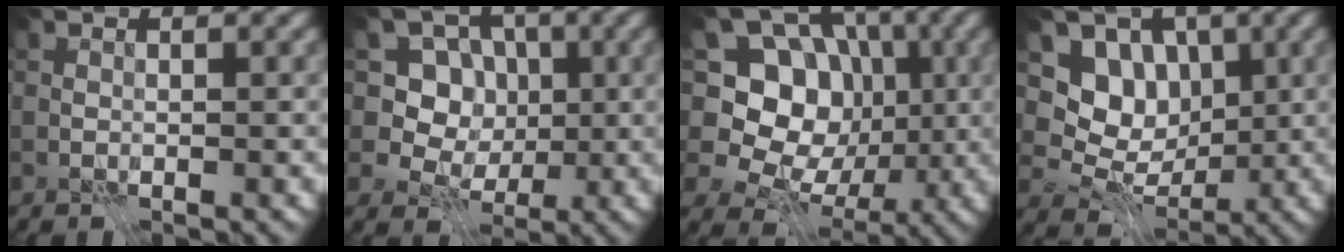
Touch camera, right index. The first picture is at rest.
{"total": 6.6, "force": [1.1, 5.8, 2.9], "torque": [-0.036, 0.005, 0.001]}
{"total": 11.8, "force": [0.9, 10.1, 5.9], "torque": [-0.109, 0.033, -0.021]}
{"total": 6.6, "force": [1.7, 5.2, 3.6], "torque": [-0.050, -0.007, 0.008]}